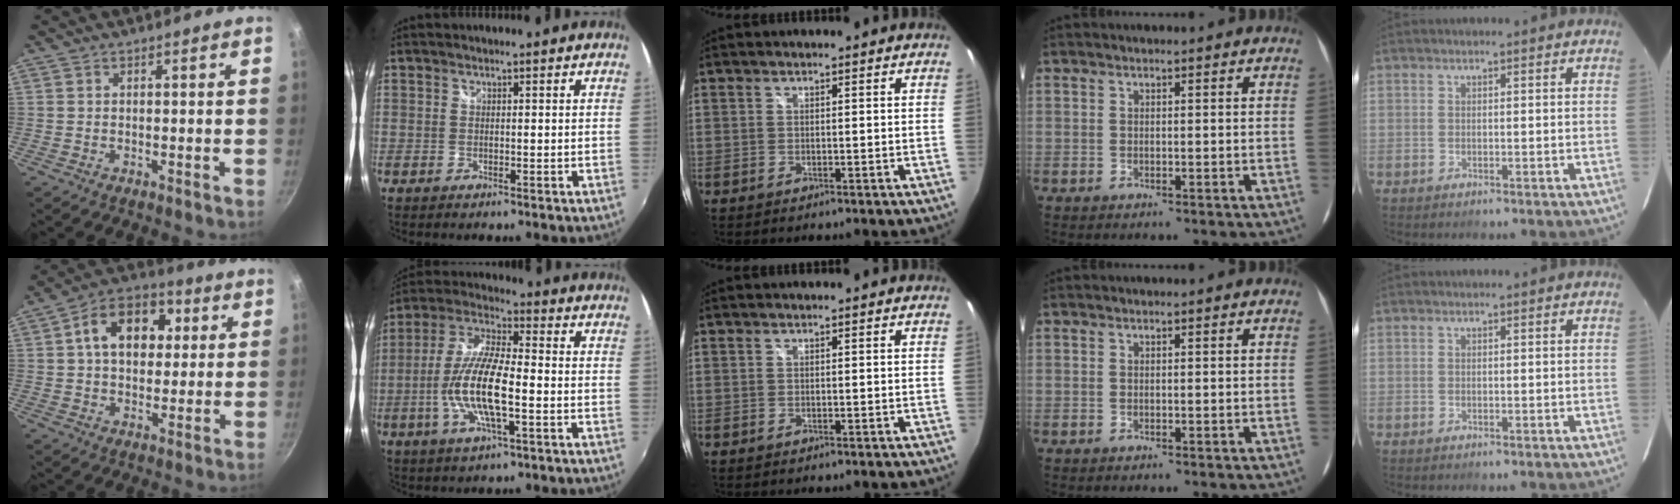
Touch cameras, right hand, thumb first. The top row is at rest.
{"thumb": {"total": 13.8, "force": [3.0, 9.6, 9.4], "torque": [-0.108, 0.016, 0.032]}, "index": {"total": 13.6, "force": [-3.3, 3.4, 12.7], "torque": [-0.260, -0.003, -0.064]}}